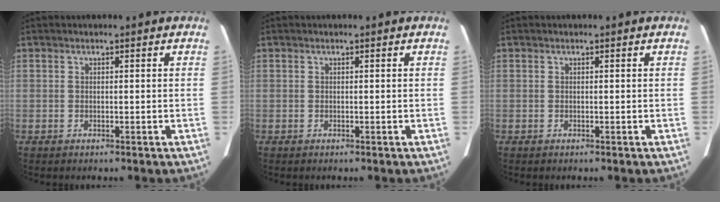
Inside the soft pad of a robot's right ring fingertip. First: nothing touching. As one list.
[{"total": 0.0}, {"total": 0.0}]